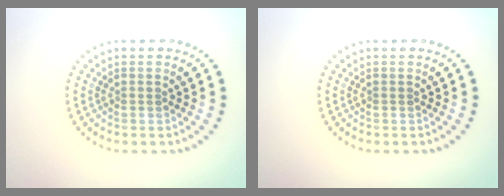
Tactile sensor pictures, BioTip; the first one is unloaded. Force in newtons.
{"total": 0.0}